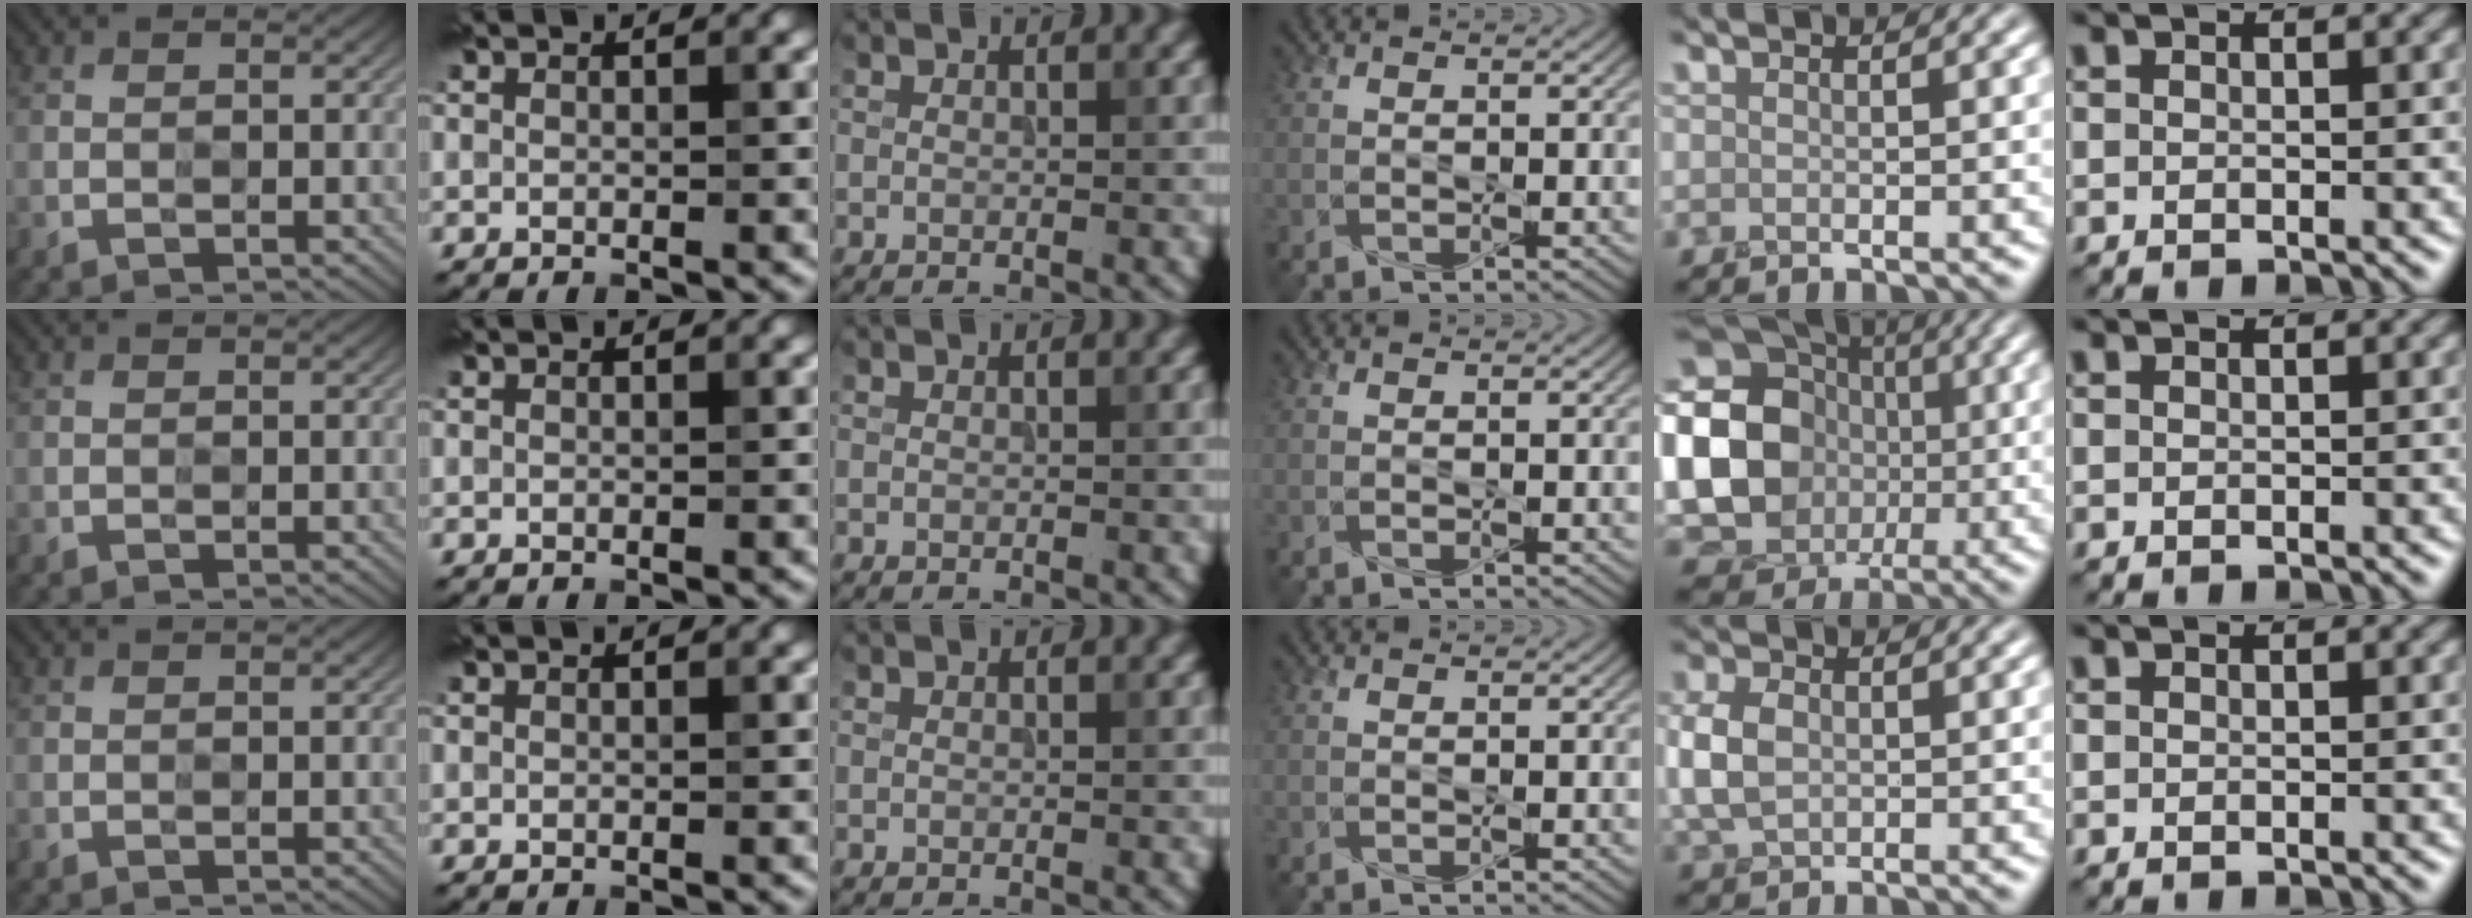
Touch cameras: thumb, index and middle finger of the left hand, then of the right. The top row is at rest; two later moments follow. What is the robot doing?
{"motion": "press", "object": "toy piano key"}